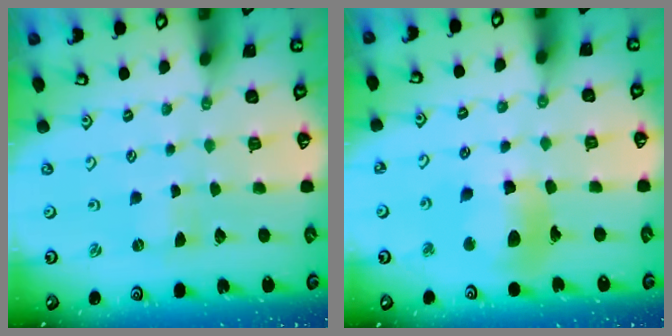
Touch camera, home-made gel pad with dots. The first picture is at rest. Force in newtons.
{"total": 13.1, "press": 13.0, "slide": 1.6}